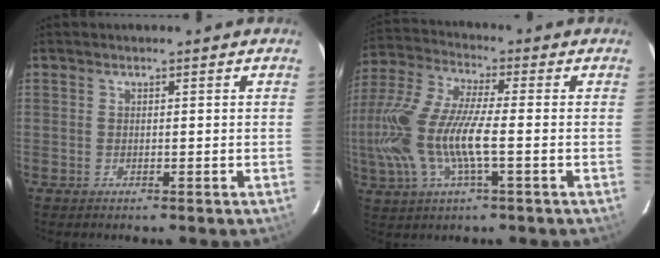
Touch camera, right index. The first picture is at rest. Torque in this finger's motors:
{"motor_torque": [1.66, -0.48, 1.05, 0.21]}